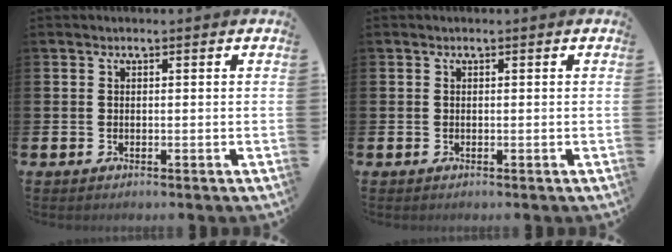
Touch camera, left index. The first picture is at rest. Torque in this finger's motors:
{"motor_torque": [0.00, 0.00, 0.00, 0.01]}